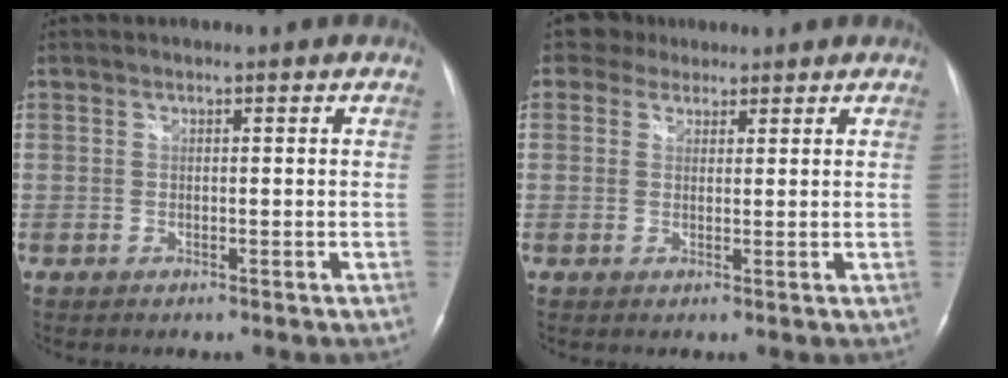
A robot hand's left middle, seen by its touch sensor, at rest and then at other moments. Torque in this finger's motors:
{"motor_torque": [0.02, 0.02, -0.17, -0.01]}